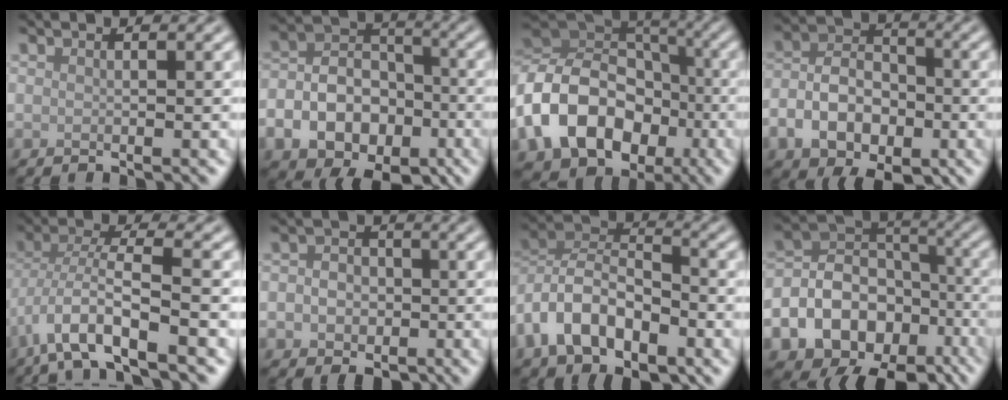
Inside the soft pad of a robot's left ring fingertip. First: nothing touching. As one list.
[{"total": 8.5, "force": [-3.2, 5.9, 5.2], "torque": [-0.092, -0.009, -0.057]}, {"total": 12.9, "force": [-3.9, 10.3, 6.9], "torque": [-0.153, -0.002, -0.082]}, {"total": 6.9, "force": [-2.4, 4.5, 4.6], "torque": [-0.082, 0.000, -0.049]}, {"total": 6.6, "force": [-3.3, 1.8, 5.4], "torque": [-0.098, 0.003, -0.068]}, {"total": 4.4, "force": [-0.9, 3.8, 2.1], "torque": [-0.010, 0.005, -0.035]}, {"total": 7.9, "force": [-3.7, 4.5, 5.3], "torque": [-0.094, 0.010, -0.080]}, {"total": 13.4, "force": [-6.1, 10.1, 6.3], "torque": [-0.134, -0.014, -0.109]}]